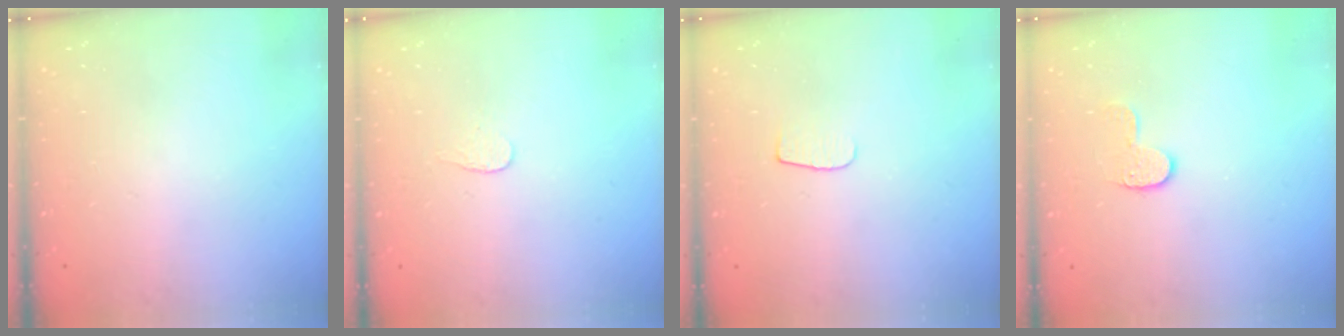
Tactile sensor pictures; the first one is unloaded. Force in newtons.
{"total": 2.7, "press": 2.7, "slide": 0.3}
{"total": 4.8, "press": 4.8, "slide": 0.6}
{"total": 6.8, "press": 6.8, "slide": 0.2}